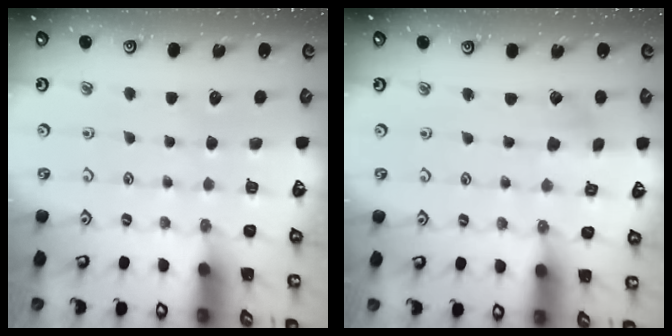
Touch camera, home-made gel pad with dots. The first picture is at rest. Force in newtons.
{"total": 1.7, "press": 1.7, "slide": 0.1}